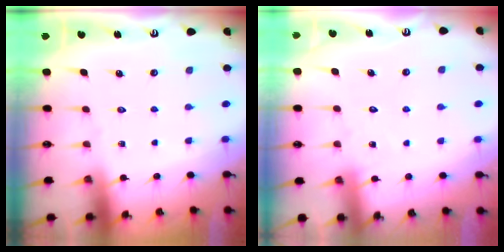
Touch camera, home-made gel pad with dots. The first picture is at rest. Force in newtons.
{"total": 6.7, "press": 6.7, "slide": 0.3}